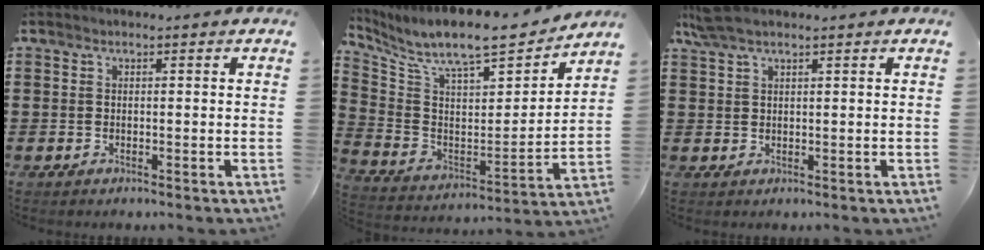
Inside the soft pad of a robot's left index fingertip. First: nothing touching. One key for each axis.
{"total": 9.5, "fx": 8.3, "fy": 1.8, "fz": 4.3, "tx": -0.114, "ty": -0.064, "tz": 0.138}
{"total": 3.7, "fx": 2.7, "fy": 0.7, "fz": 2.5, "tx": -0.054, "ty": 0.003, "tz": 0.051}